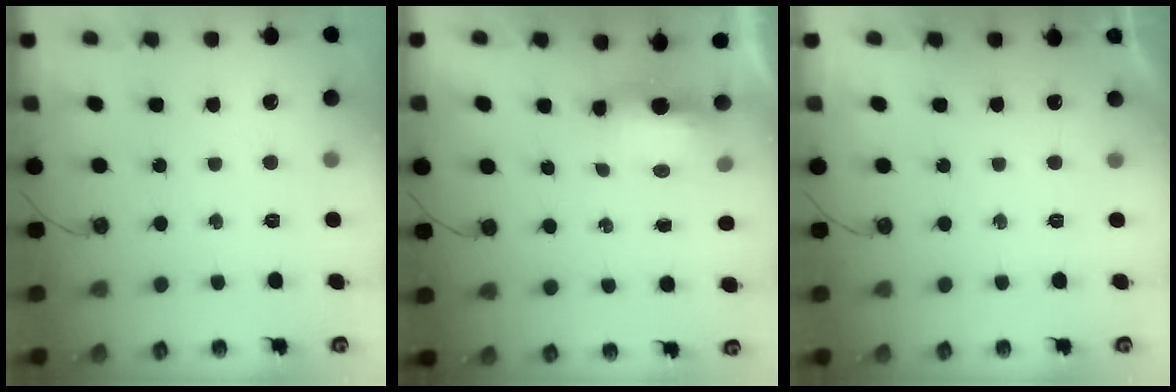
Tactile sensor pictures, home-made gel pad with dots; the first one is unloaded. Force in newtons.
{"total": 7.0, "press": 6.6, "slide": 2.2}
{"total": 0.0}